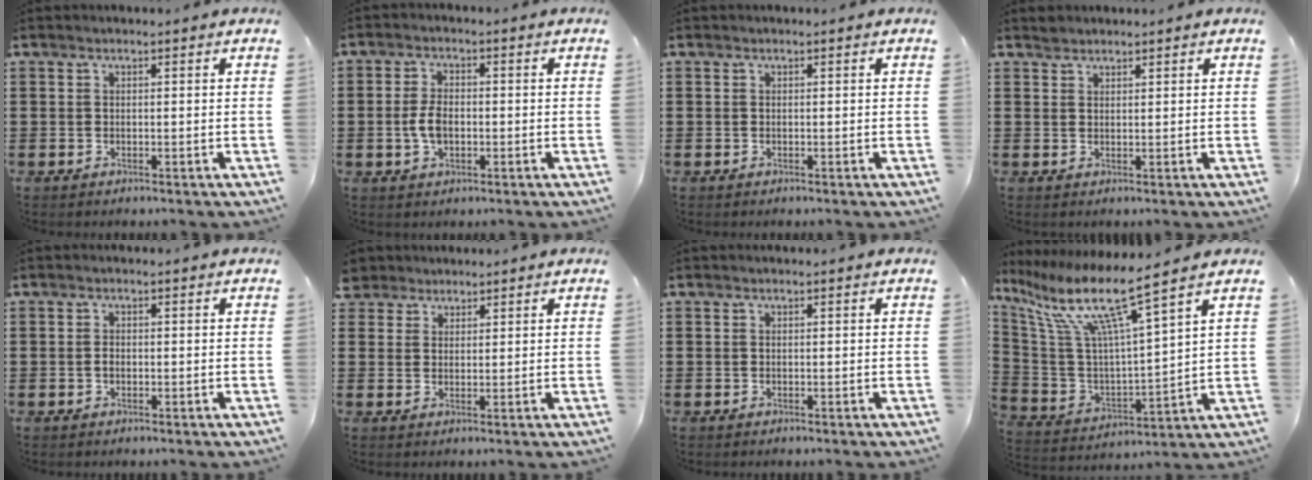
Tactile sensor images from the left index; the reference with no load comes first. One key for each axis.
{"total": 4.4, "fx": -0.5, "fy": 2.4, "fz": 3.6, "tx": -0.089, "ty": -0.002, "tz": -0.016}
{"total": 0.0}
{"total": 1.4, "fx": 1.3, "fy": 0.5, "fz": 0.0, "tx": -0.003, "ty": 0.000, "tz": 0.025}
{"total": 1.2, "fx": -0.1, "fy": 0.6, "fz": 1.0, "tx": -0.022, "ty": 0.002, "tz": -0.003}
{"total": 2.8, "fx": 2.2, "fy": 1.8, "fz": -0.1, "tx": -0.012, "ty": 0.009, "tz": 0.043}
{"total": 0.0}
{"total": 11.7, "fx": 7.7, "fy": 1.3, "fz": 8.8, "tx": -0.195, "ty": -0.045, "tz": 0.121}